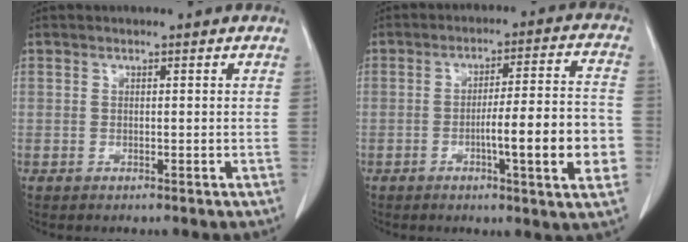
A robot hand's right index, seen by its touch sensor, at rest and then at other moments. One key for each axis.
{"total": 12.5, "fx": -3.2, "fy": 0.8, "fz": 12.1, "tx": -0.172, "ty": 0.006, "tz": -0.048}